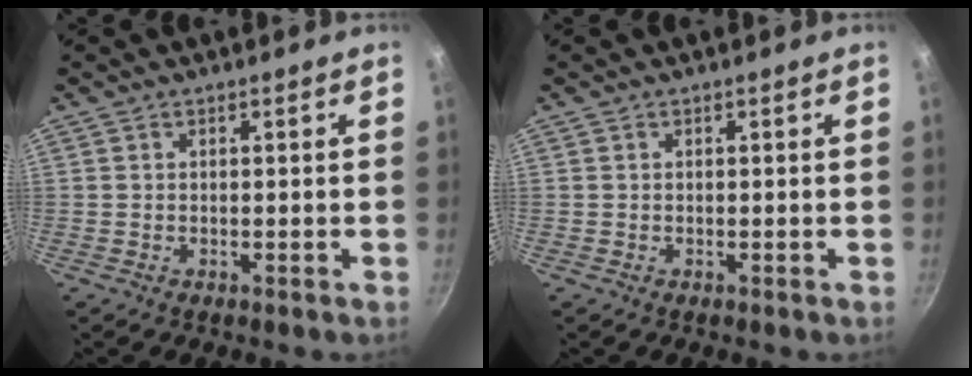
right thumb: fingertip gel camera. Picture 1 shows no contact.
{"total": 0.0}